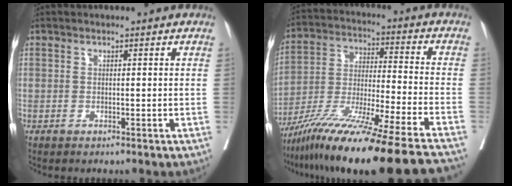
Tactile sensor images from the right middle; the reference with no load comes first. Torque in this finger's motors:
{"motor_torque": [1.11, -1.03, 0.45, 0.21]}